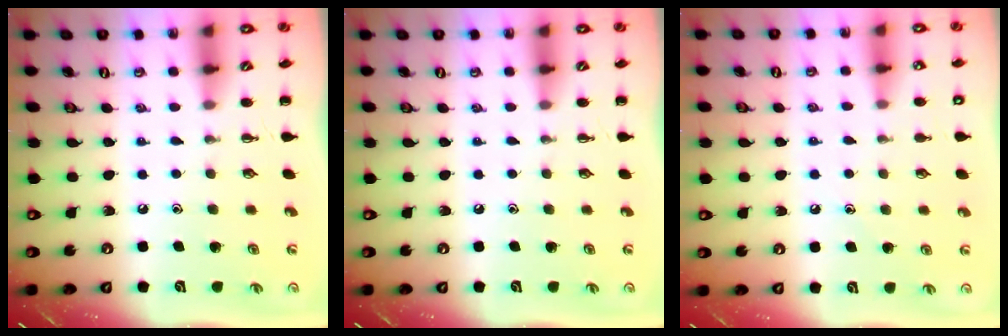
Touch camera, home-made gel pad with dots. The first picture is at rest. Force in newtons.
{"total": 0.0}
{"total": 7.9, "press": 7.6, "slide": 2.2}